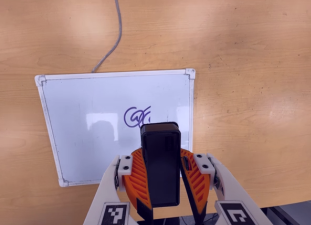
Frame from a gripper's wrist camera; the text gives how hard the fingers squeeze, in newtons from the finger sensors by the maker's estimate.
{"total": 11.9, "left": 11.8, "right": 12.0}